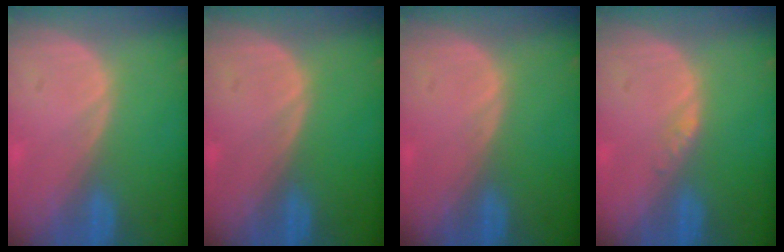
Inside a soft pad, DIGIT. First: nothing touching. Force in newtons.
{"total": 0.0}
{"total": 0.0}
{"total": 1.1, "press": 1.1, "slide": 0.1}